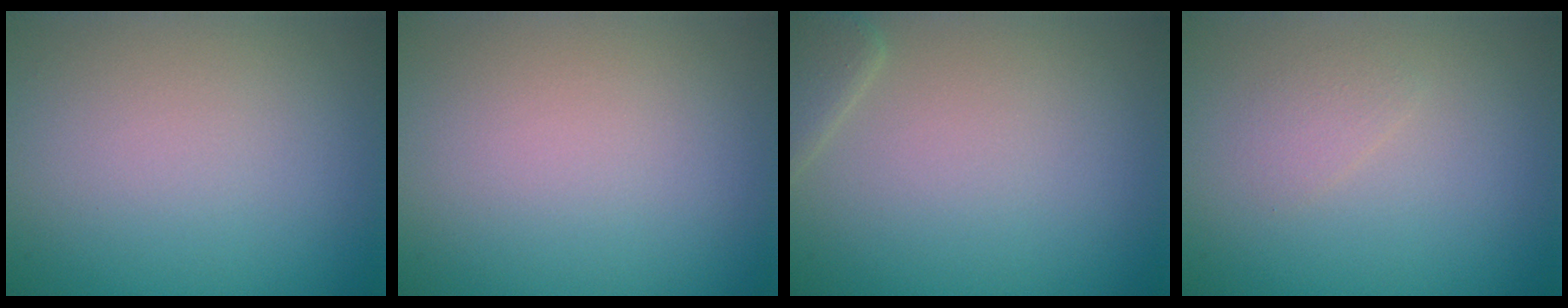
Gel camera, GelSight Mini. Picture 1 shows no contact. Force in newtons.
{"total": 0.0}
{"total": 1.8, "press": 1.8, "slide": 0.1}
{"total": 0.9, "press": 0.9, "slide": 0.0}